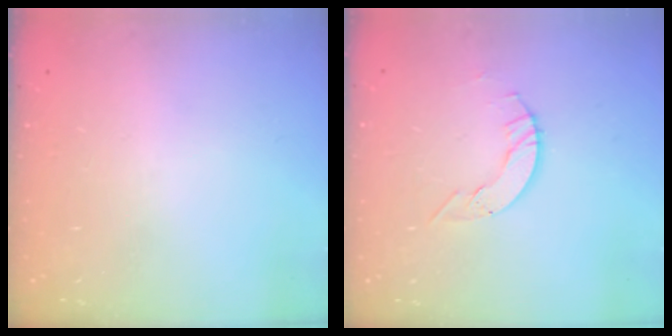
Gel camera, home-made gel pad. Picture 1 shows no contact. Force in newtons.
{"total": 4.4, "press": 4.4, "slide": 0.2}